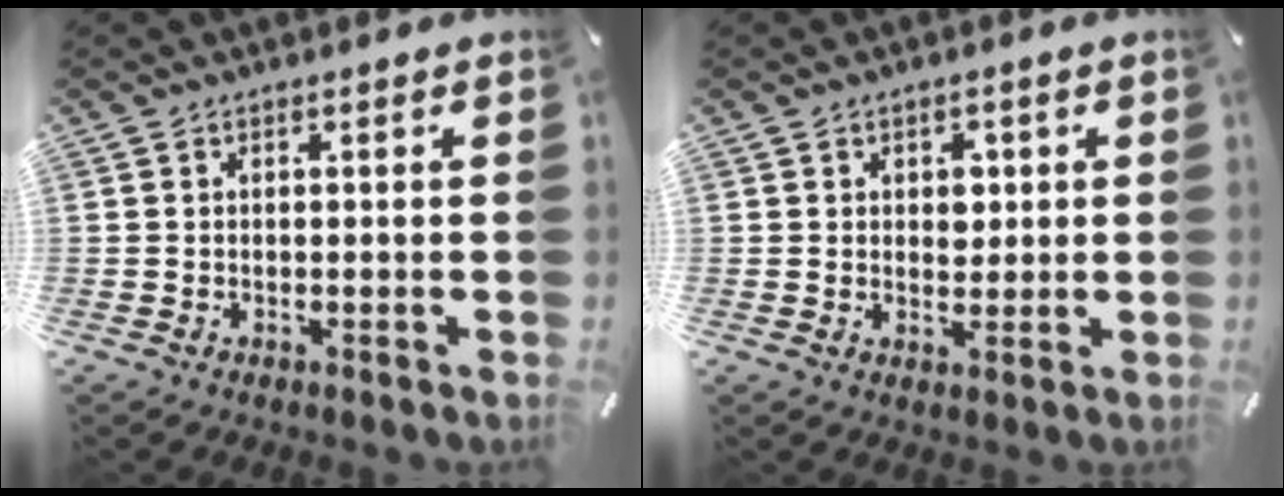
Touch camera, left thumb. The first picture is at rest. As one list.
[{"total": 3.7, "force": [0.8, 3.0, 1.9], "torque": [-0.011, -0.006, 0.006]}]